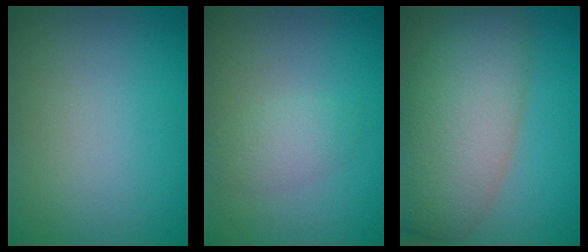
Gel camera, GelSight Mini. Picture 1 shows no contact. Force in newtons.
{"total": 1.9, "press": 1.9, "slide": 0.1}
{"total": 10.3, "press": 10.3, "slide": 0.5}